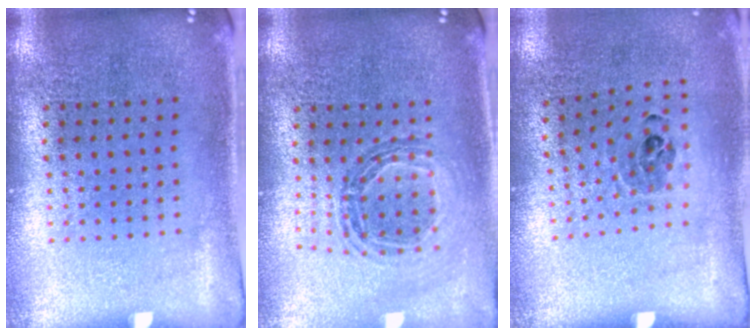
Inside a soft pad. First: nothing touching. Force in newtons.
{"total": 0.8, "press": 0.8, "slide": 0.1}
{"total": 0.9, "press": 0.8, "slide": 0.6}